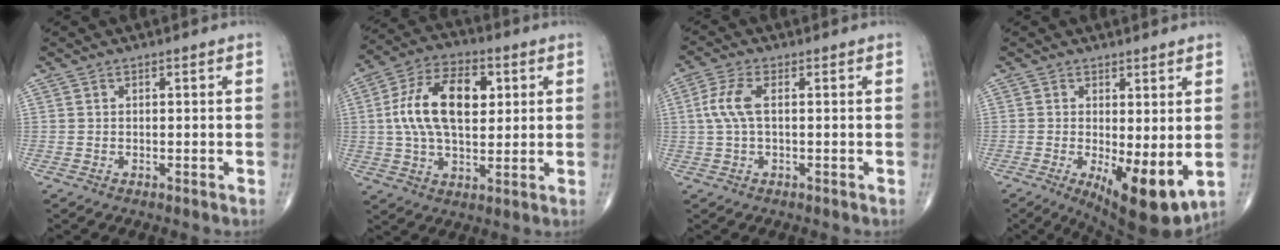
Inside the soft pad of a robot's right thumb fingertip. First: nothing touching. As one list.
[{"total": 15.8, "force": [2.9, 8.8, 12.8], "torque": [-0.220, 0.011, 0.048]}, {"total": 5.1, "force": [0.6, 1.9, 4.7], "torque": [-0.126, 0.011, 0.006]}, {"total": 10.5, "force": [-1.6, 3.6, 9.7], "torque": [-0.142, -0.029, -0.014]}]